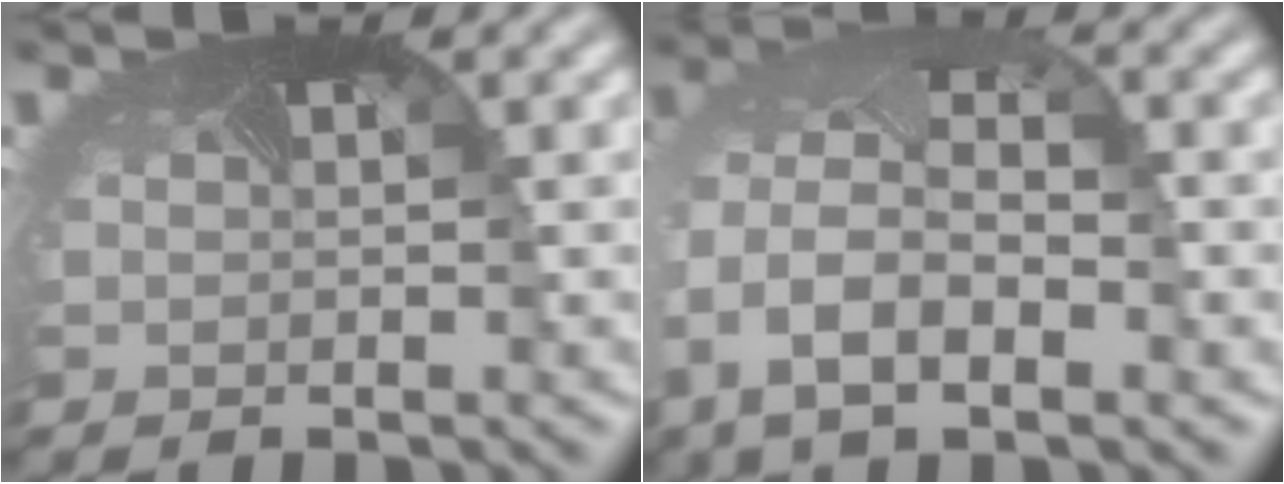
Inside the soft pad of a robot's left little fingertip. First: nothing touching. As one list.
[{"total": 10.5, "force": [-2.3, 6.5, 7.9], "torque": [-0.168, -0.020, -0.026]}]